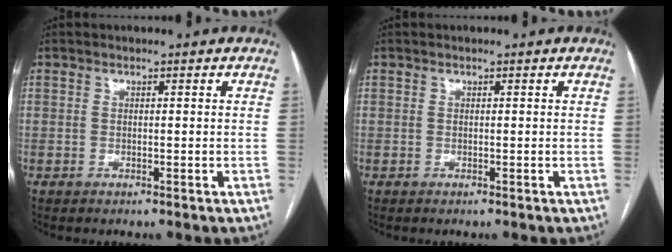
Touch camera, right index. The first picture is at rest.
{"total": 0.0}